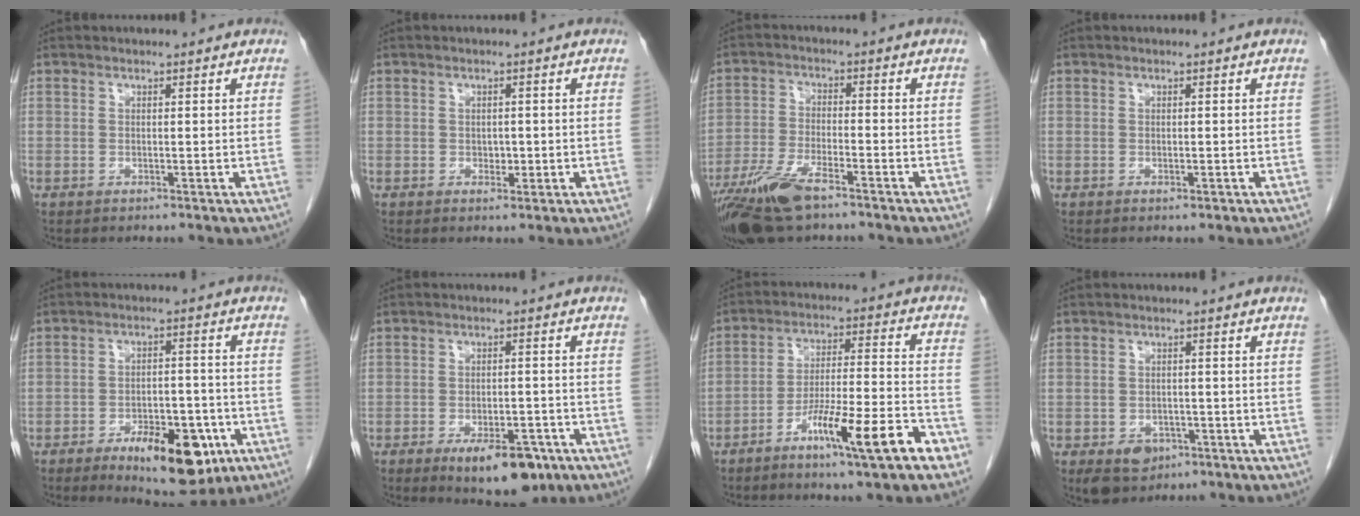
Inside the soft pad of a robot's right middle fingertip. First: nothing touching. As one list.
[{"total": 1.4, "force": [-0.3, 1.0, 1.0], "torque": [-0.012, 0.001, 0.000]}, {"total": 10.3, "force": [-7.1, 2.5, 7.1], "torque": [-0.142, -0.019, -0.131]}, {"total": 0.5, "force": [-0.3, 0.2, 0.4], "torque": [-0.005, 0.000, -0.002]}, {"total": 12.7, "force": [-6.4, 5.1, 9.8], "torque": [-0.131, -0.001, -0.086]}, {"total": 9.8, "force": [-5.9, 4.0, 6.7], "torque": [-0.086, -0.004, -0.080]}, {"total": 12.6, "force": [-7.2, 0.5, 10.3], "torque": [-0.167, 0.000, -0.119]}, {"total": 5.2, "force": [-2.8, 3.7, 2.4], "torque": [-0.040, -0.002, -0.034]}]